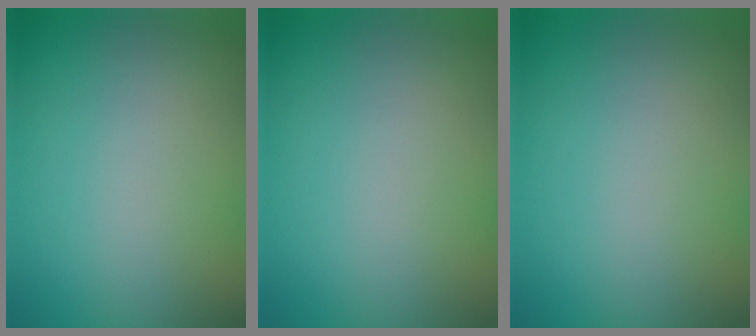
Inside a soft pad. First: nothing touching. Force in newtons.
{"total": 0.0}
{"total": 0.0}